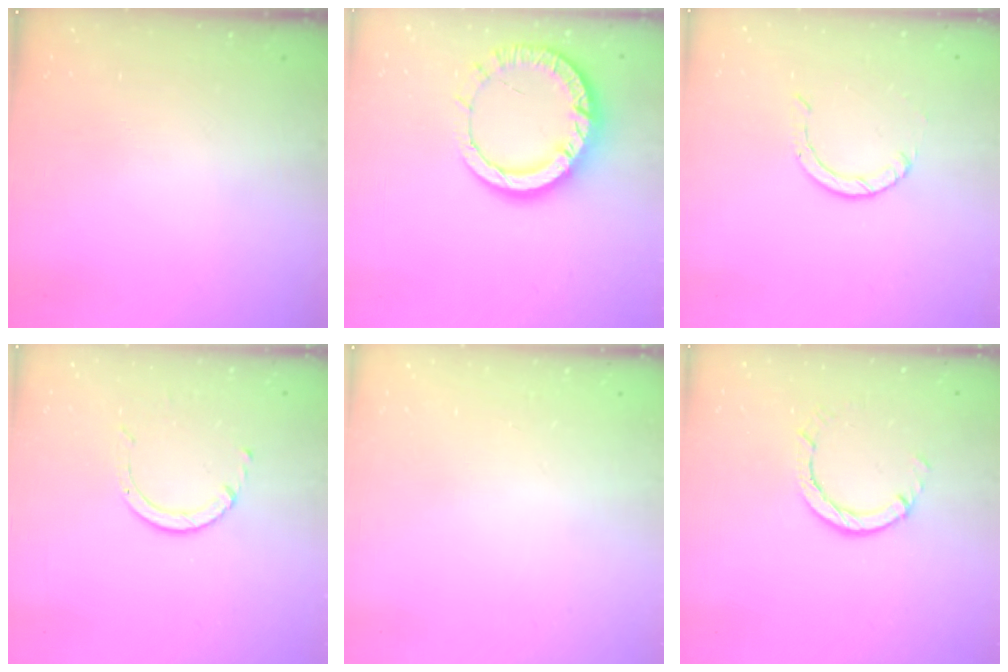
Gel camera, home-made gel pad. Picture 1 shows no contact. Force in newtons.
{"total": 13.0, "press": 12.9, "slide": 1.3}
{"total": 0.9, "press": 0.9, "slide": 0.1}
{"total": 3.6, "press": 3.6, "slide": 0.5}
{"total": 2.4, "press": 2.4, "slide": 0.2}
{"total": 2.9, "press": 2.9, "slide": 0.5}